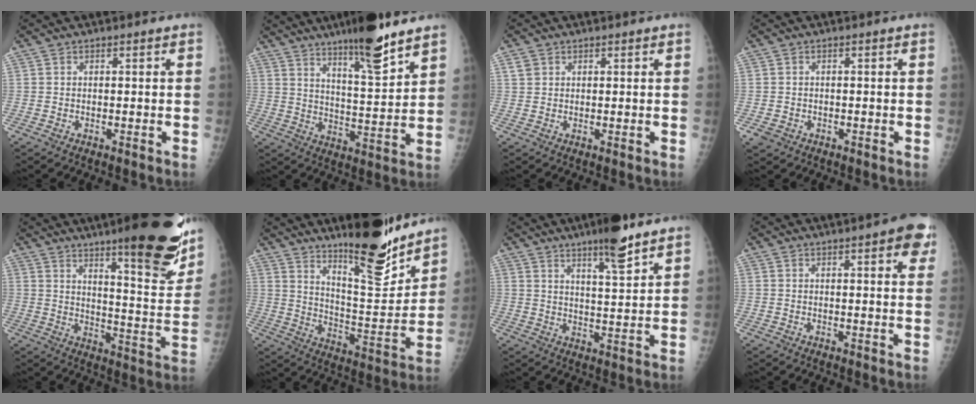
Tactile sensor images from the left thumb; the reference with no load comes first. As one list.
[{"total": 13.1, "force": [9.5, 1.8, 8.7], "torque": [-0.127, -0.065, 0.156]}, {"total": 1.8, "force": [1.1, 1.3, 0.6], "torque": [-0.002, -0.002, 0.018]}, {"total": 1.7, "force": [-0.8, 1.5, 0.5], "torque": [-0.010, 0.003, -0.009]}, {"total": 22.7, "force": [14.8, 4.0, 16.7], "torque": [-0.203, -0.078, 0.209]}, {"total": 17.5, "force": [13.6, 3.8, 10.3], "torque": [-0.114, -0.109, 0.222]}, {"total": 9.1, "force": [6.4, 1.2, 6.3], "torque": [-0.090, -0.039, 0.102]}, {"total": 6.9, "force": [3.5, 1.6, 5.7], "torque": [-0.055, -0.007, 0.038]}]